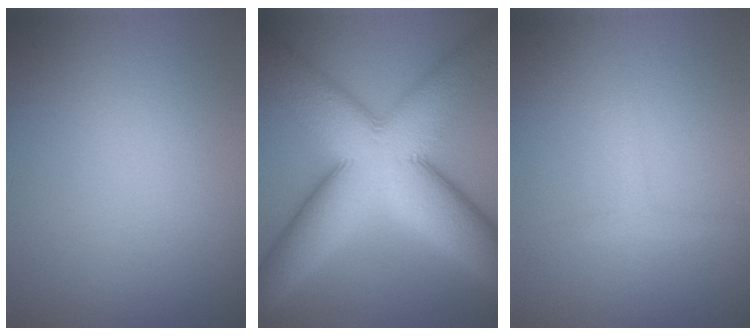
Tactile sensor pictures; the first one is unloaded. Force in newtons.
{"total": 14.6, "press": 14.6, "slide": 0.3}
{"total": 1.1, "press": 1.1, "slide": 0.0}